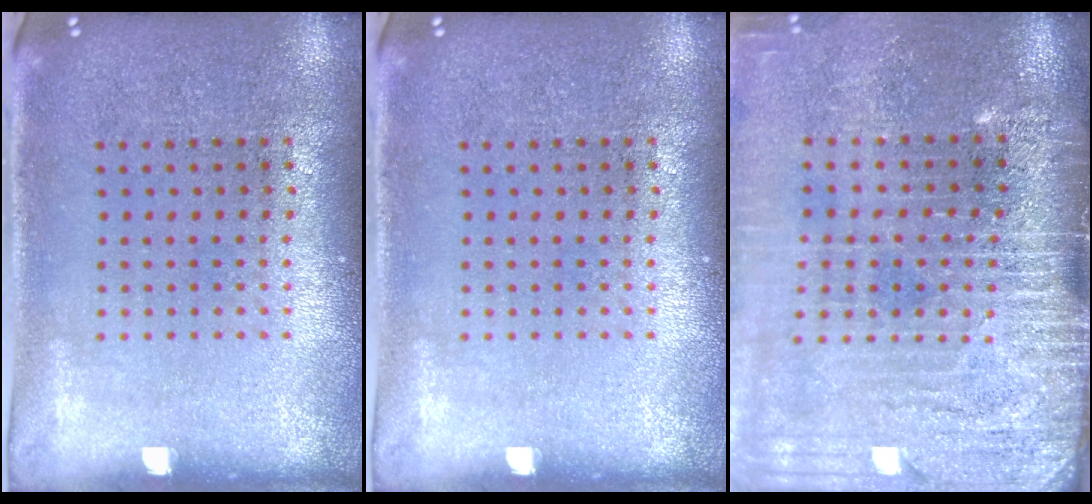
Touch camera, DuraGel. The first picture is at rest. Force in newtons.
{"total": 0.0}
{"total": 4.2, "press": 3.5, "slide": 2.3}